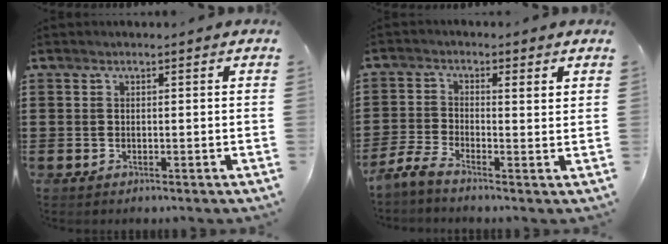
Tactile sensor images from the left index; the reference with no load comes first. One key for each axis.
{"total": 2.8, "fx": -1.0, "fy": 0.2, "fz": 2.6, "tx": -0.061, "ty": -0.012, "tz": -0.028}